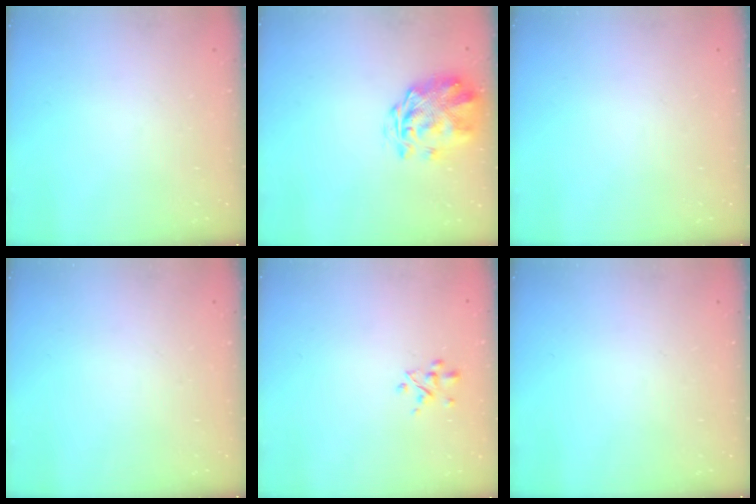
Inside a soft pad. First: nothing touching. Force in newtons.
{"total": 3.2, "press": 2.8, "slide": 1.6}
{"total": 0.0}
{"total": 0.0}
{"total": 2.3, "press": 2.3, "slide": 0.3}
{"total": 0.0}